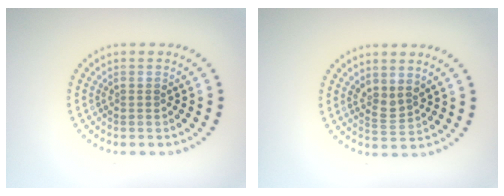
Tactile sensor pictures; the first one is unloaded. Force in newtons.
{"total": 1.9, "press": 1.5, "slide": 1.2}